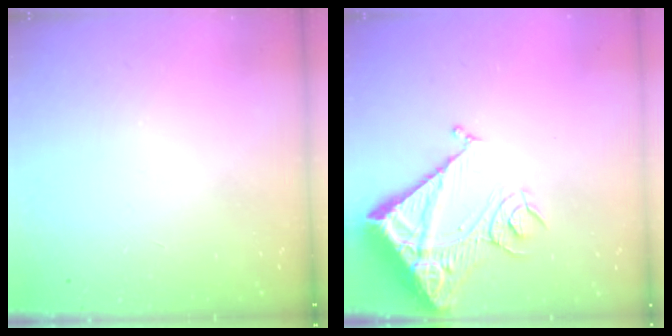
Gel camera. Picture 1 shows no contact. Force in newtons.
{"total": 17.3, "press": 17.1, "slide": 2.3}